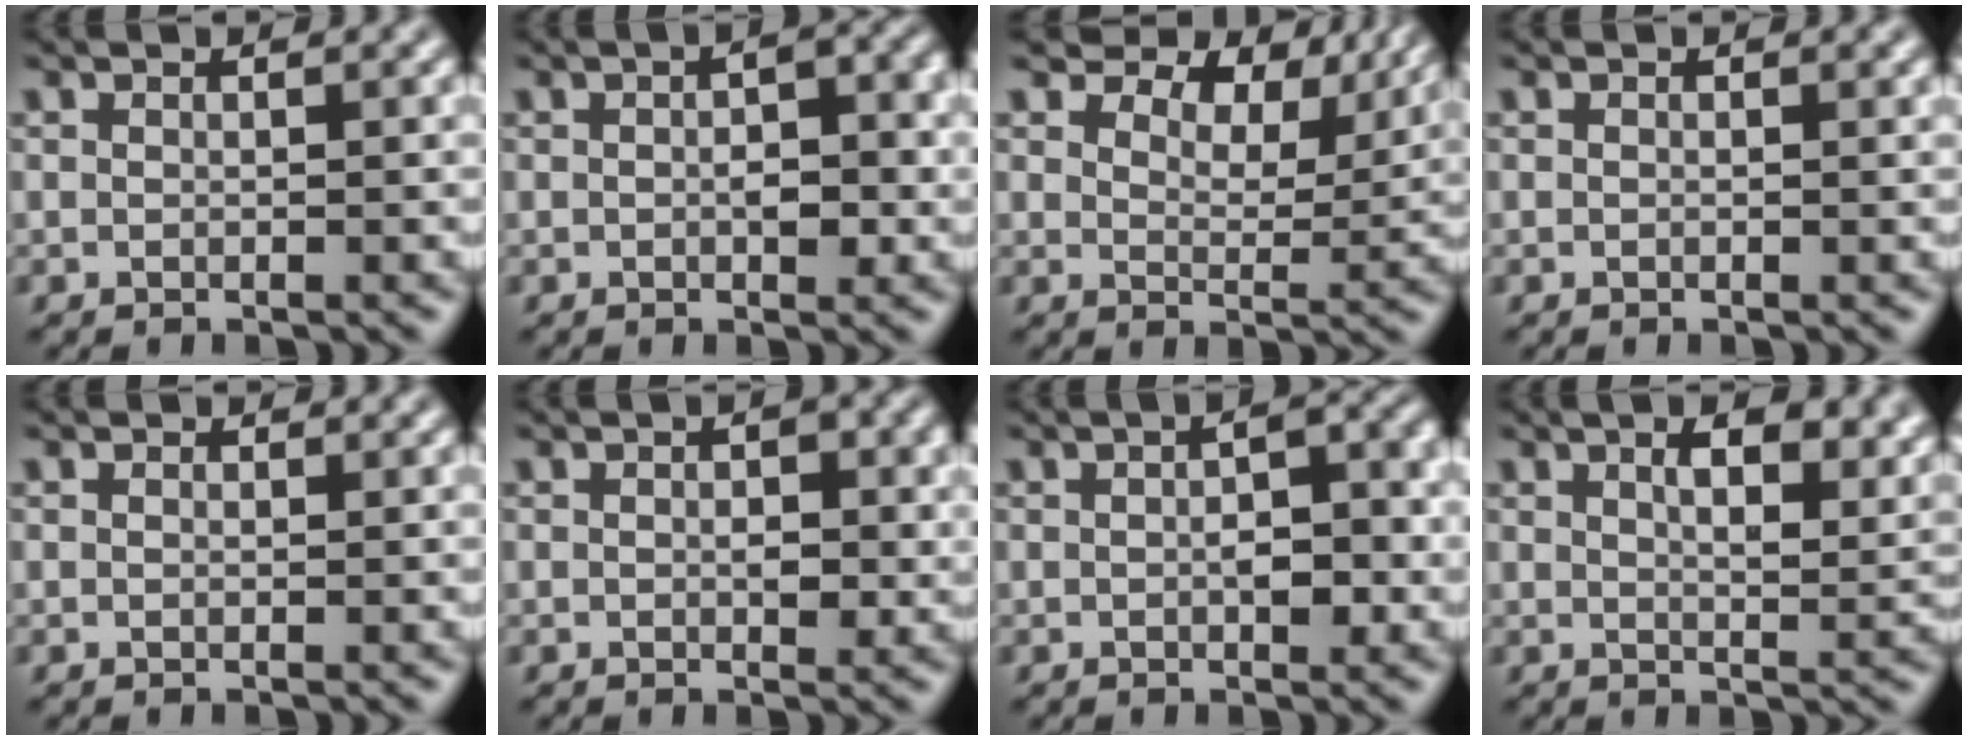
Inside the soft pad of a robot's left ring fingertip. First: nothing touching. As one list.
[{"total": 3.4, "force": [-0.2, 1.6, 2.9], "torque": [-0.042, 0.009, 0.000]}, {"total": 9.4, "force": [6.9, 4.5, 4.6], "torque": [-0.088, 0.017, 0.098]}, {"total": 0.0}, {"total": 0.7, "force": [0.2, 0.5, 0.4], "torque": [-0.003, 0.005, -0.006]}, {"total": 2.5, "force": [0.0, 1.3, 2.1], "torque": [-0.026, 0.006, 0.006]}, {"total": 3.8, "force": [-0.2, 1.7, 3.4], "torque": [-0.053, 0.014, 0.001]}, {"total": 5.8, "force": [3.2, 2.3, 4.3], "torque": [-0.046, 0.023, 0.034]}]